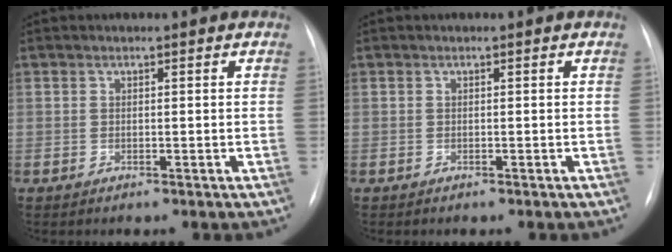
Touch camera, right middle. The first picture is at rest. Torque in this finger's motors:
{"motor_torque": [-0.55, -0.09, 0.07, 0.01]}